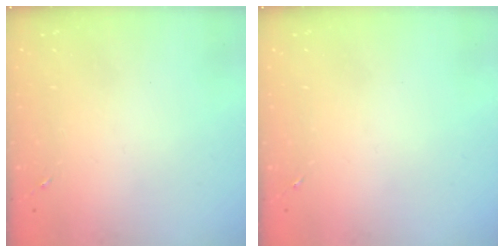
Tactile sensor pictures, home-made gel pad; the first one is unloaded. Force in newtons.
{"total": 0.0}